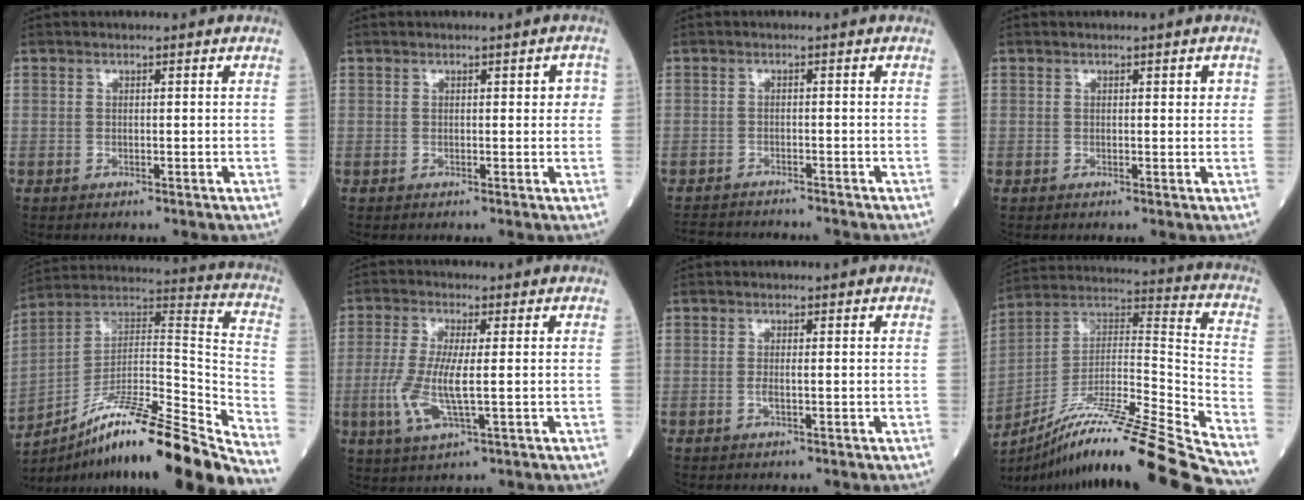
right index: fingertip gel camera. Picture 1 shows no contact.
{"total": 2.0, "force": [0.4, 1.0, 1.7], "torque": [-0.013, 0.011, 0.003]}
{"total": 8.4, "force": [-8.0, 1.0, 2.2], "torque": [-0.033, -0.008, -0.116]}
{"total": 1.3, "force": [0.4, 0.6, 1.1], "torque": [-0.011, 0.002, 0.005]}
{"total": 28.3, "force": [-21.9, 0.5, 17.9], "torque": [-0.227, 0.001, -0.361]}
{"total": 7.5, "force": [-1.1, 1.4, 7.3], "torque": [-0.171, -0.013, -0.023]}
{"total": 0.9, "force": [-0.2, 0.0, 0.9], "torque": [-0.022, -0.002, -0.005]}
{"total": 26.2, "force": [-21.4, -1.4, 15.0], "torque": [-0.225, -0.013, -0.365]}